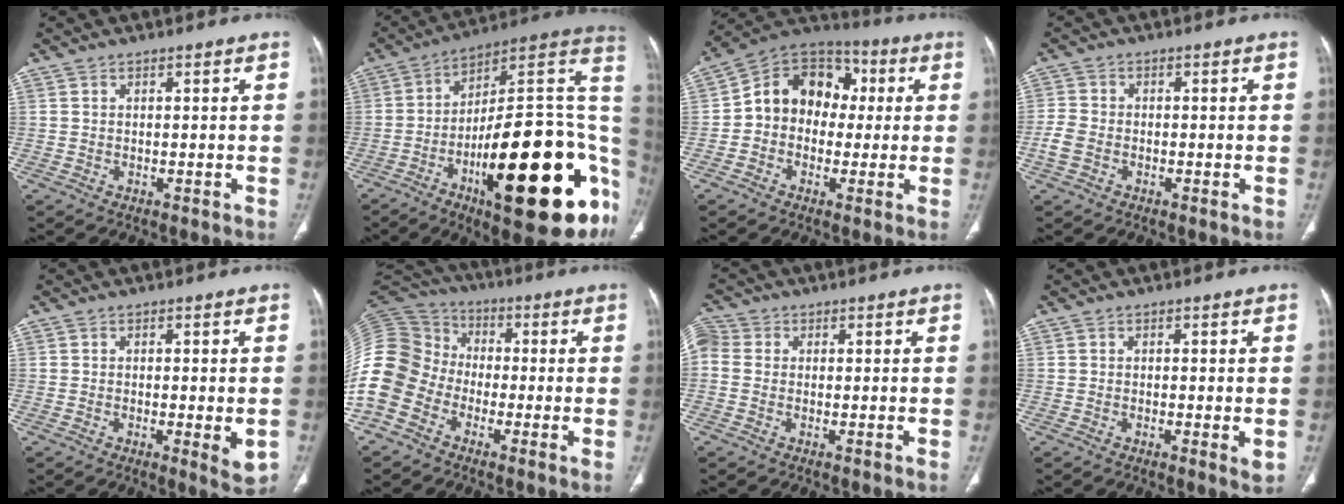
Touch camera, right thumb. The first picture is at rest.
{"total": 34.9, "force": [-9.6, 11.6, 31.5], "torque": [-0.362, 0.036, -0.139]}
{"total": 13.5, "force": [0.7, 11.1, 7.7], "torque": [-0.079, 0.041, -0.003]}
{"total": 4.2, "force": [-1.5, 3.1, 2.5], "torque": [-0.059, 0.006, -0.032]}
{"total": 5.0, "force": [-1.2, 1.5, 4.6], "torque": [-0.059, -0.012, -0.016]}
{"total": 19.4, "force": [-6.3, 15.7, 9.5], "torque": [-0.231, 0.065, -0.128]}
{"total": 4.1, "force": [0.1, 3.4, 2.3], "torque": [-0.058, 0.010, -0.008]}
{"total": 2.6, "force": [-0.4, 0.7, 2.5], "torque": [-0.040, -0.009, -0.009]}